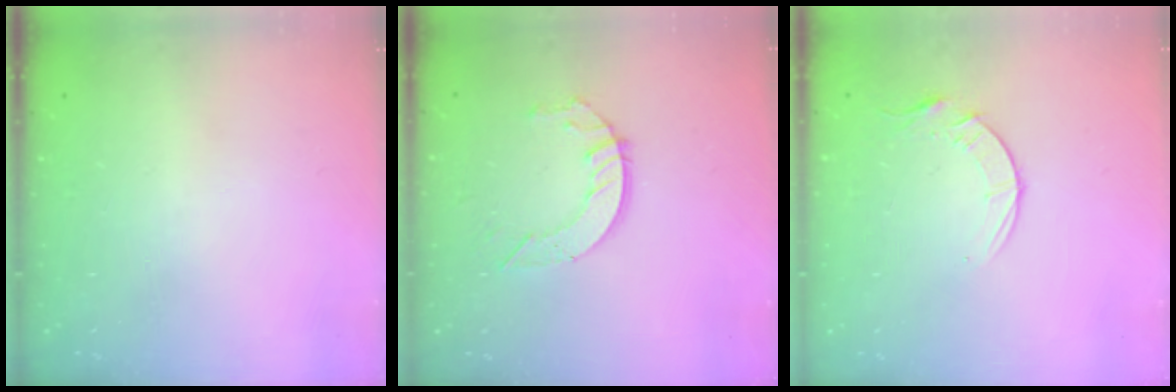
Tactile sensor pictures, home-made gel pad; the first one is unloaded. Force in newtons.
{"total": 6.7, "press": 6.7, "slide": 0.3}
{"total": 6.1, "press": 6.1, "slide": 0.8}